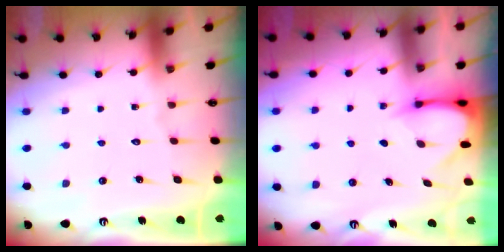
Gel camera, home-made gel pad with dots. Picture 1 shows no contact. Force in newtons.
{"total": 3.7, "press": 3.7, "slide": 0.3}